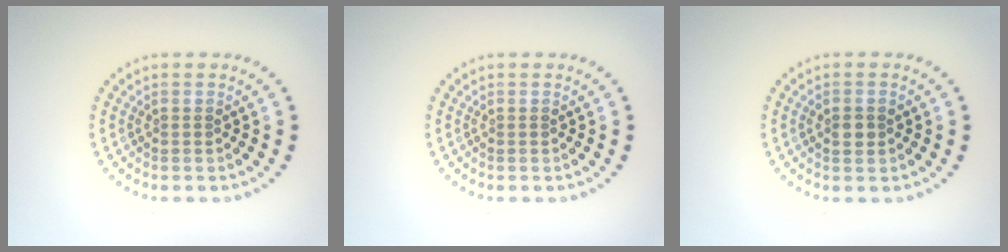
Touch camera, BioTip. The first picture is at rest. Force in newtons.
{"total": 0.0}
{"total": 1.8, "press": 1.8, "slide": 0.1}